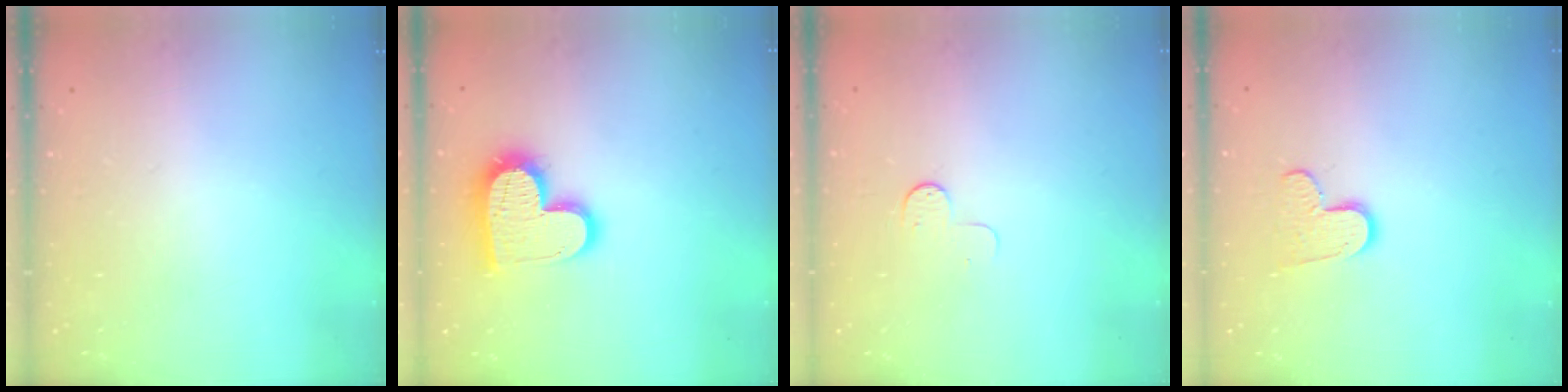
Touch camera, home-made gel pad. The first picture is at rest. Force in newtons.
{"total": 16.1, "press": 16.0, "slide": 1.2}
{"total": 5.0, "press": 5.0, "slide": 0.4}
{"total": 8.4, "press": 8.3, "slide": 0.2}